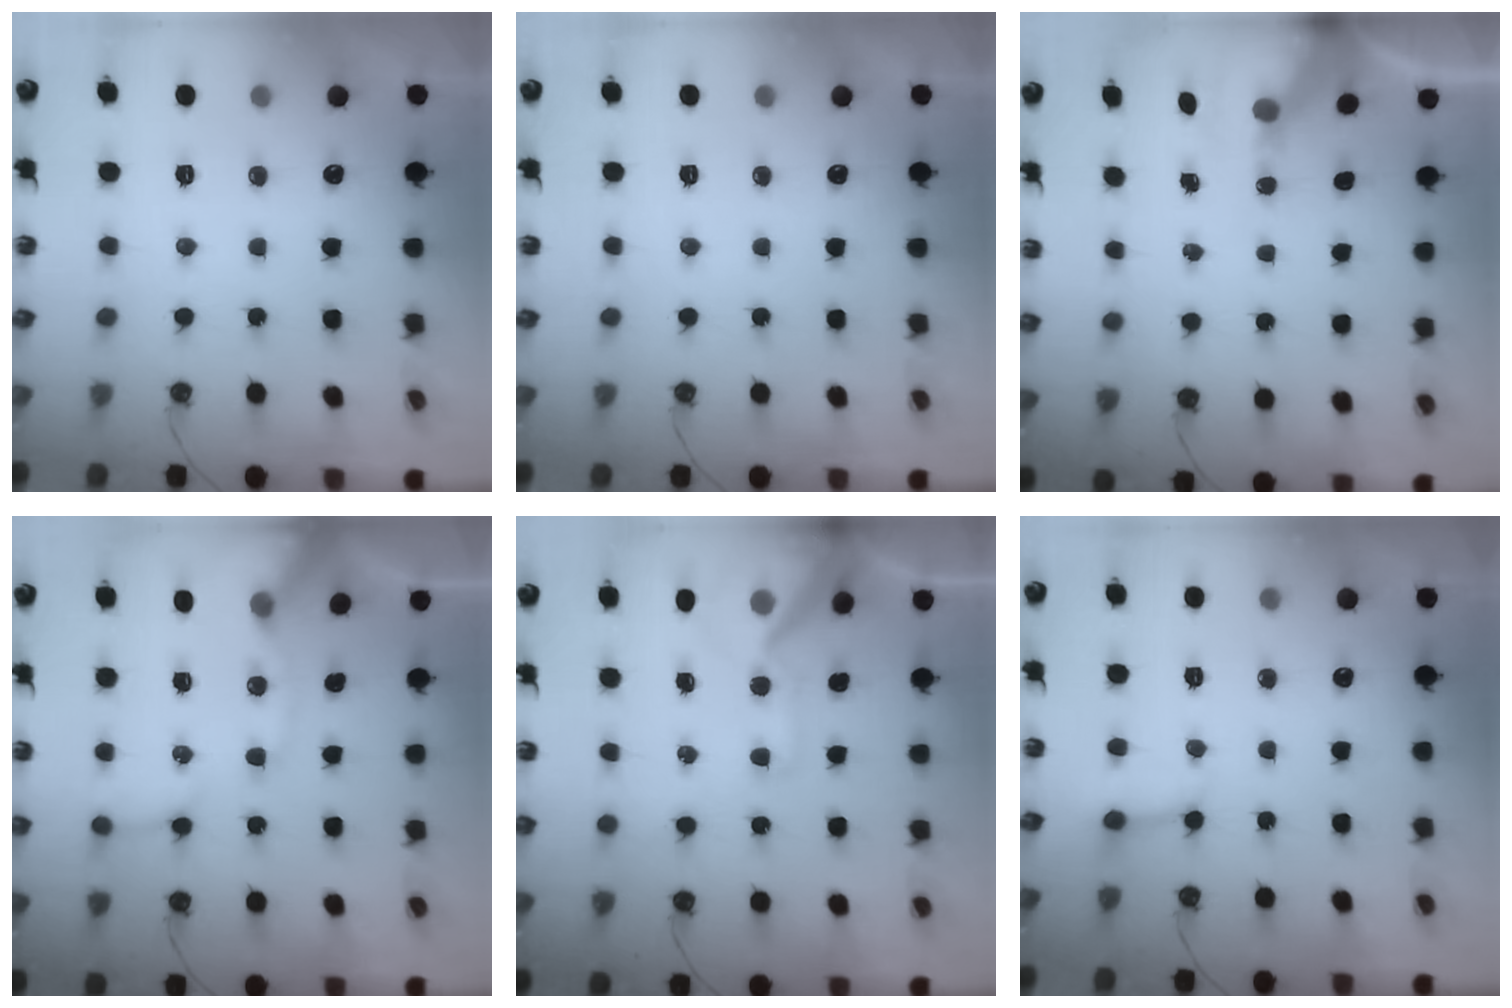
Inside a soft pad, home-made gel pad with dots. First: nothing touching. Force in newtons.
{"total": 0.0}
{"total": 6.4, "press": 6.4, "slide": 0.3}
{"total": 12.8, "press": 12.8, "slide": 1.4}
{"total": 16.6, "press": 16.5, "slide": 2.2}
{"total": 2.5, "press": 2.5, "slide": 0.2}